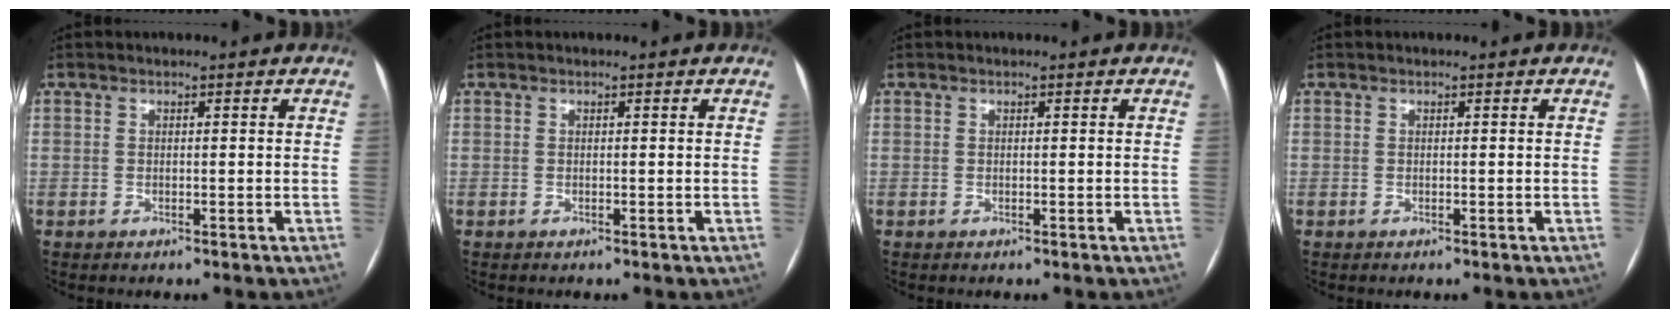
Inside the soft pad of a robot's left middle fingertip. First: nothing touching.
{"total": 0.0}
{"total": 0.0}
{"total": 0.0}